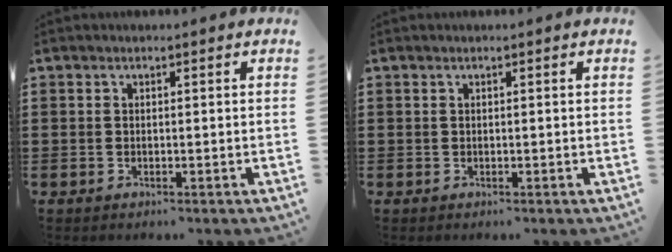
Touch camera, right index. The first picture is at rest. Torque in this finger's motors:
{"motor_torque": [0.01, 0.10, 0.00, 0.00]}